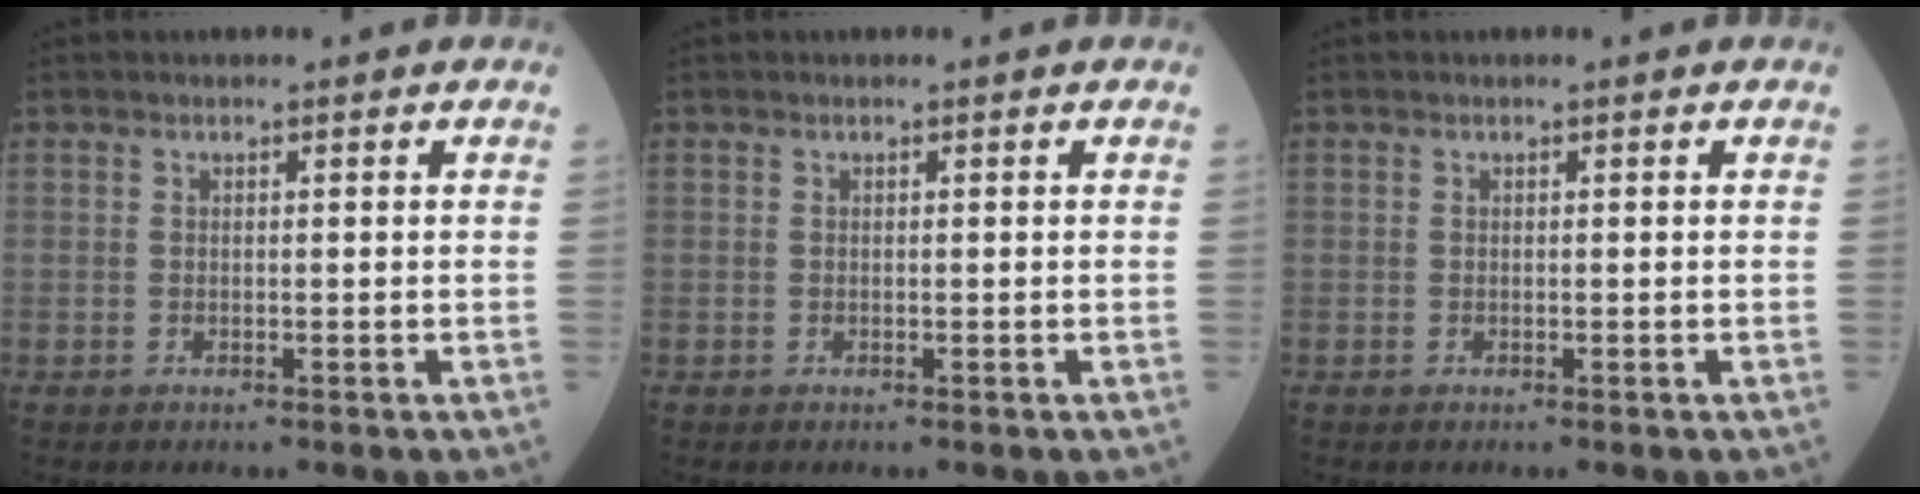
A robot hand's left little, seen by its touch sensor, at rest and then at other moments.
{"total": 0.0}
{"total": 0.0}